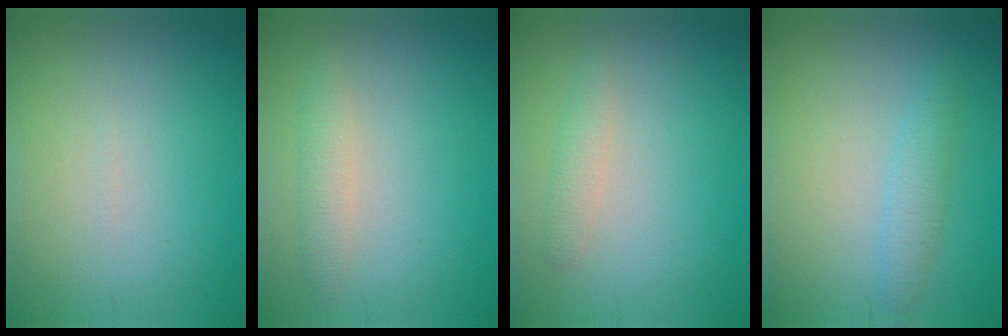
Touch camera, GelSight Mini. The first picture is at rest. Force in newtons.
{"total": 1.9, "press": 1.9, "slide": 0.0}
{"total": 1.4, "press": 1.4, "slide": 0.0}
{"total": 2.0, "press": 2.0, "slide": 0.2}